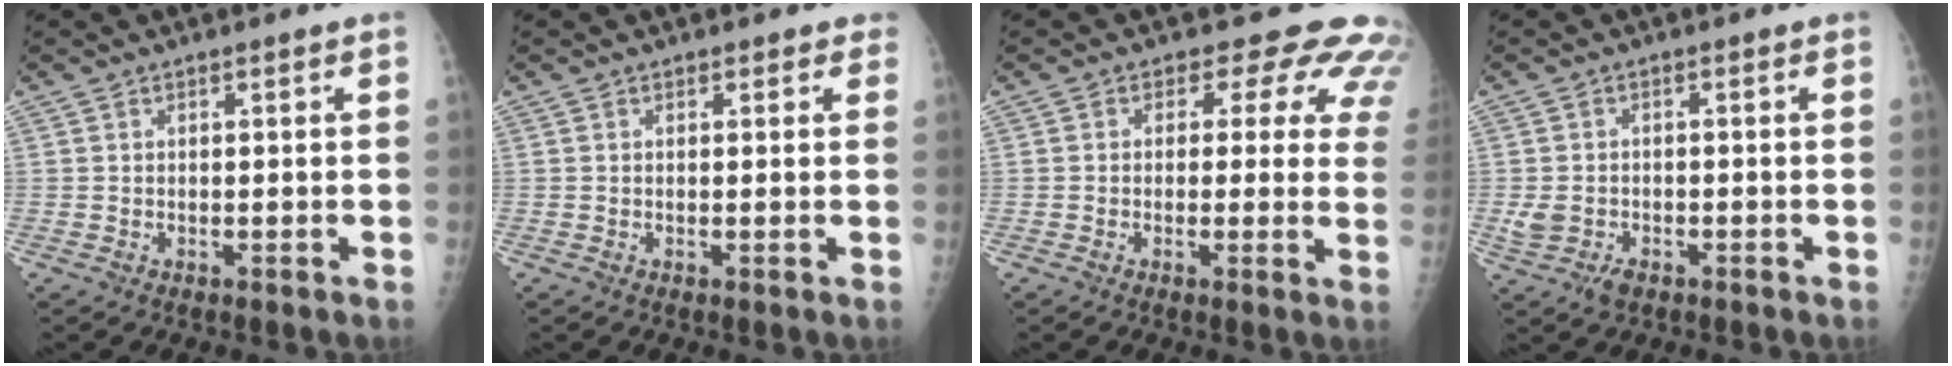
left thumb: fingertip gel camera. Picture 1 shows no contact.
{"total": 1.3, "force": [0.9, 0.9, 0.2], "torque": [0.017, -0.002, 0.003]}
{"total": 11.7, "force": [8.1, 6.8, 5.0], "torque": [0.000, -0.023, 0.062]}
{"total": 4.0, "force": [-1.5, 2.8, 2.4], "torque": [-0.045, 0.008, -0.019]}